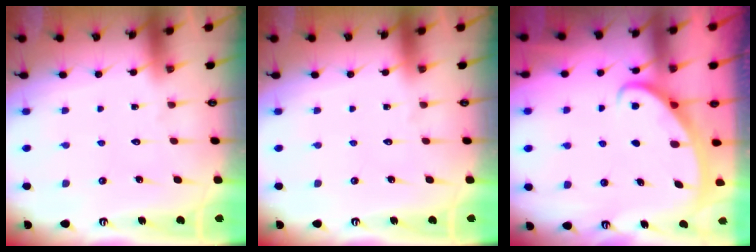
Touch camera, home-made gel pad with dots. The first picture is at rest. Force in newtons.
{"total": 0.0}
{"total": 3.0, "press": 2.9, "slide": 0.3}